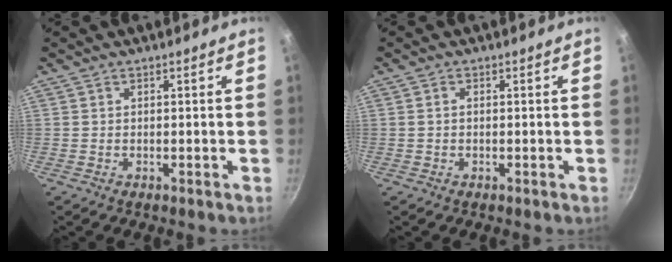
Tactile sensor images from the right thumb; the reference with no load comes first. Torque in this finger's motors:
{"motor_torque": [0.08, -0.19, -0.23, 0.01, -0.02]}